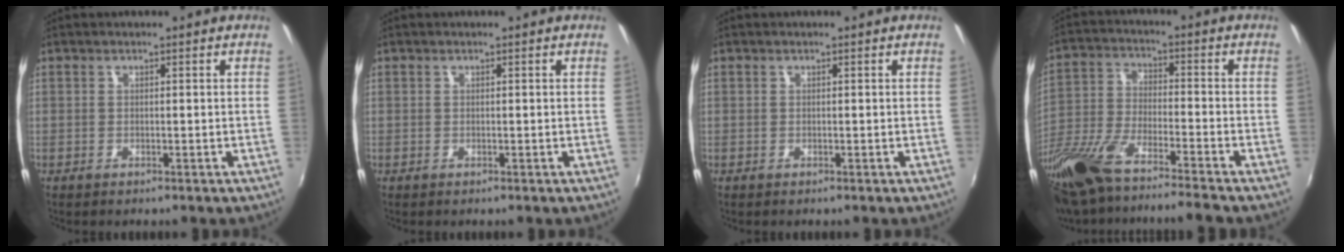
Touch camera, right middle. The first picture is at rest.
{"total": 0.0}
{"total": 0.0}
{"total": 18.7, "force": [-15.1, 2.3, 10.7], "torque": [-0.231, -0.050, -0.283]}